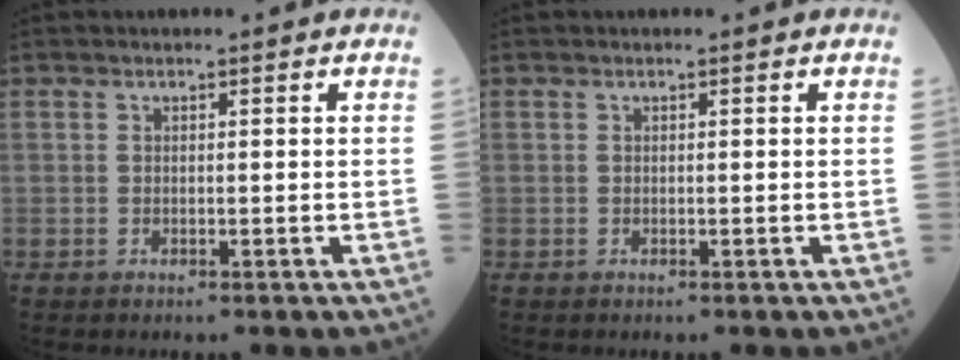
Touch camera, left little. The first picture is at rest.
{"total": 0.0}